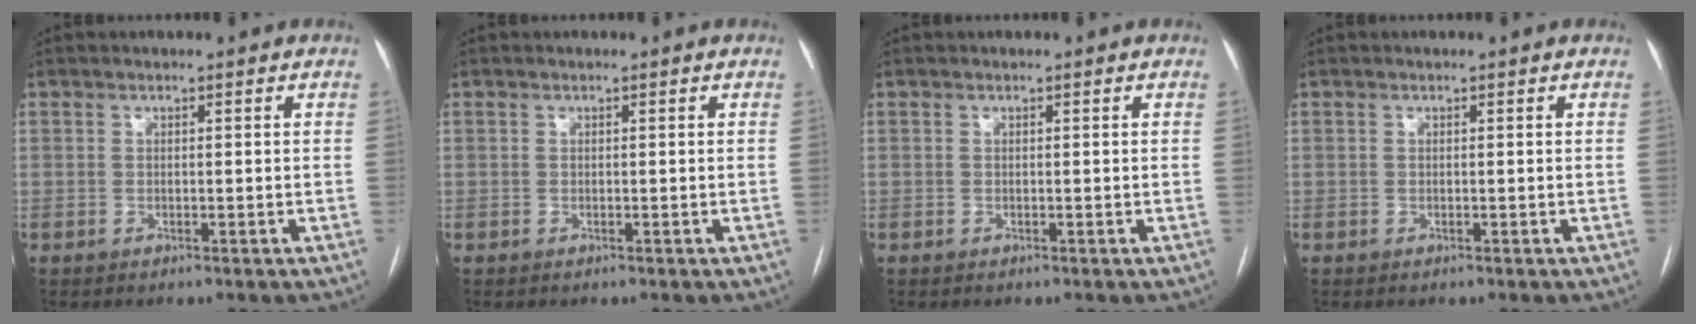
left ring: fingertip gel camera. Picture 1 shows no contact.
{"total": 0.0}
{"total": 0.0}
{"total": 0.0}